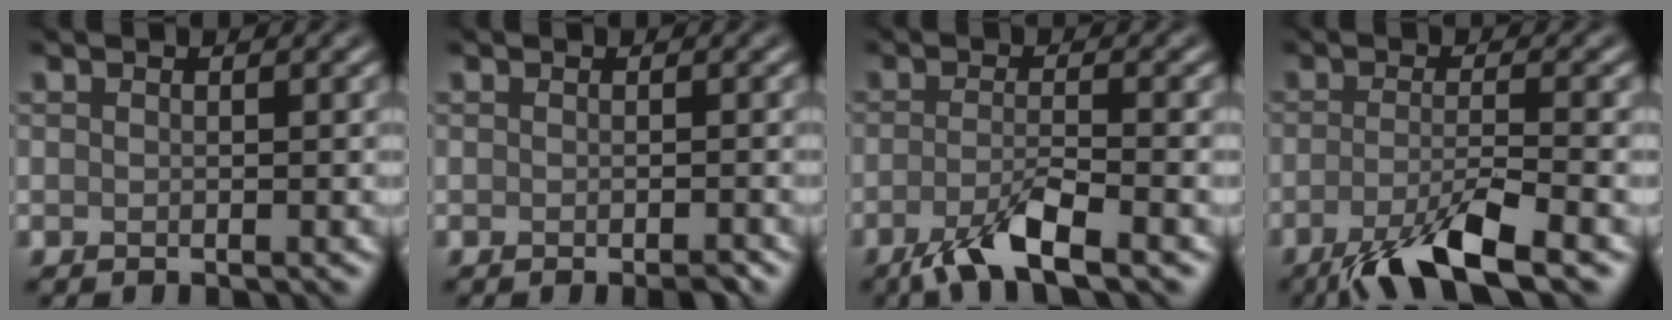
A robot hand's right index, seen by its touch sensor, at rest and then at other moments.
{"total": 1.1, "force": [-0.7, 0.2, 0.8], "torque": [-0.009, -0.003, -0.010]}
{"total": 4.3, "force": [-2.6, 0.8, 3.3], "torque": [-0.063, -0.004, -0.057]}
{"total": 5.7, "force": [-3.4, 1.1, 4.5], "torque": [-0.077, -0.005, -0.069]}